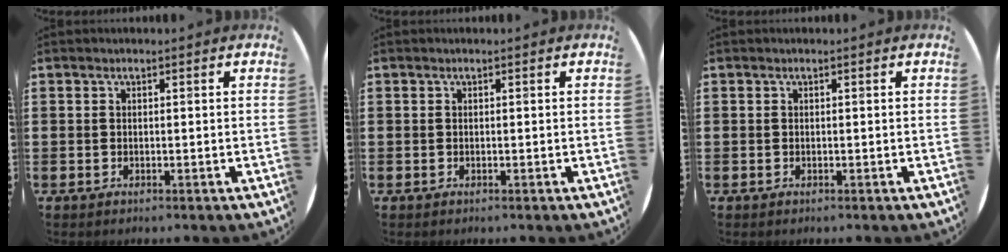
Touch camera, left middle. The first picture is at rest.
{"total": 0.0}
{"total": 0.0}